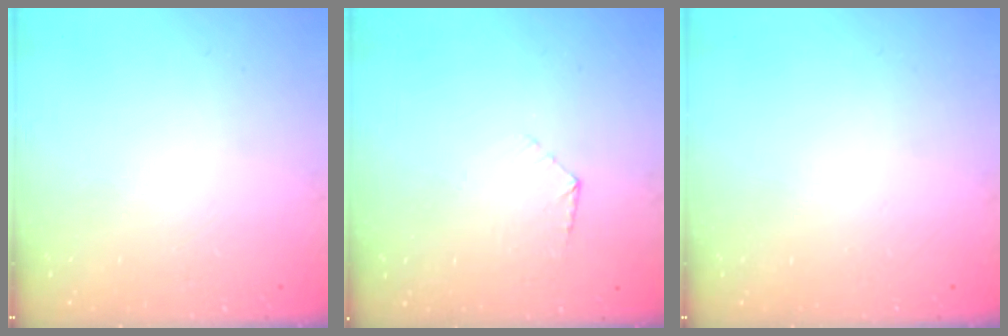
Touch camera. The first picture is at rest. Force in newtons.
{"total": 5.1, "press": 5.1, "slide": 0.4}
{"total": 0.0}